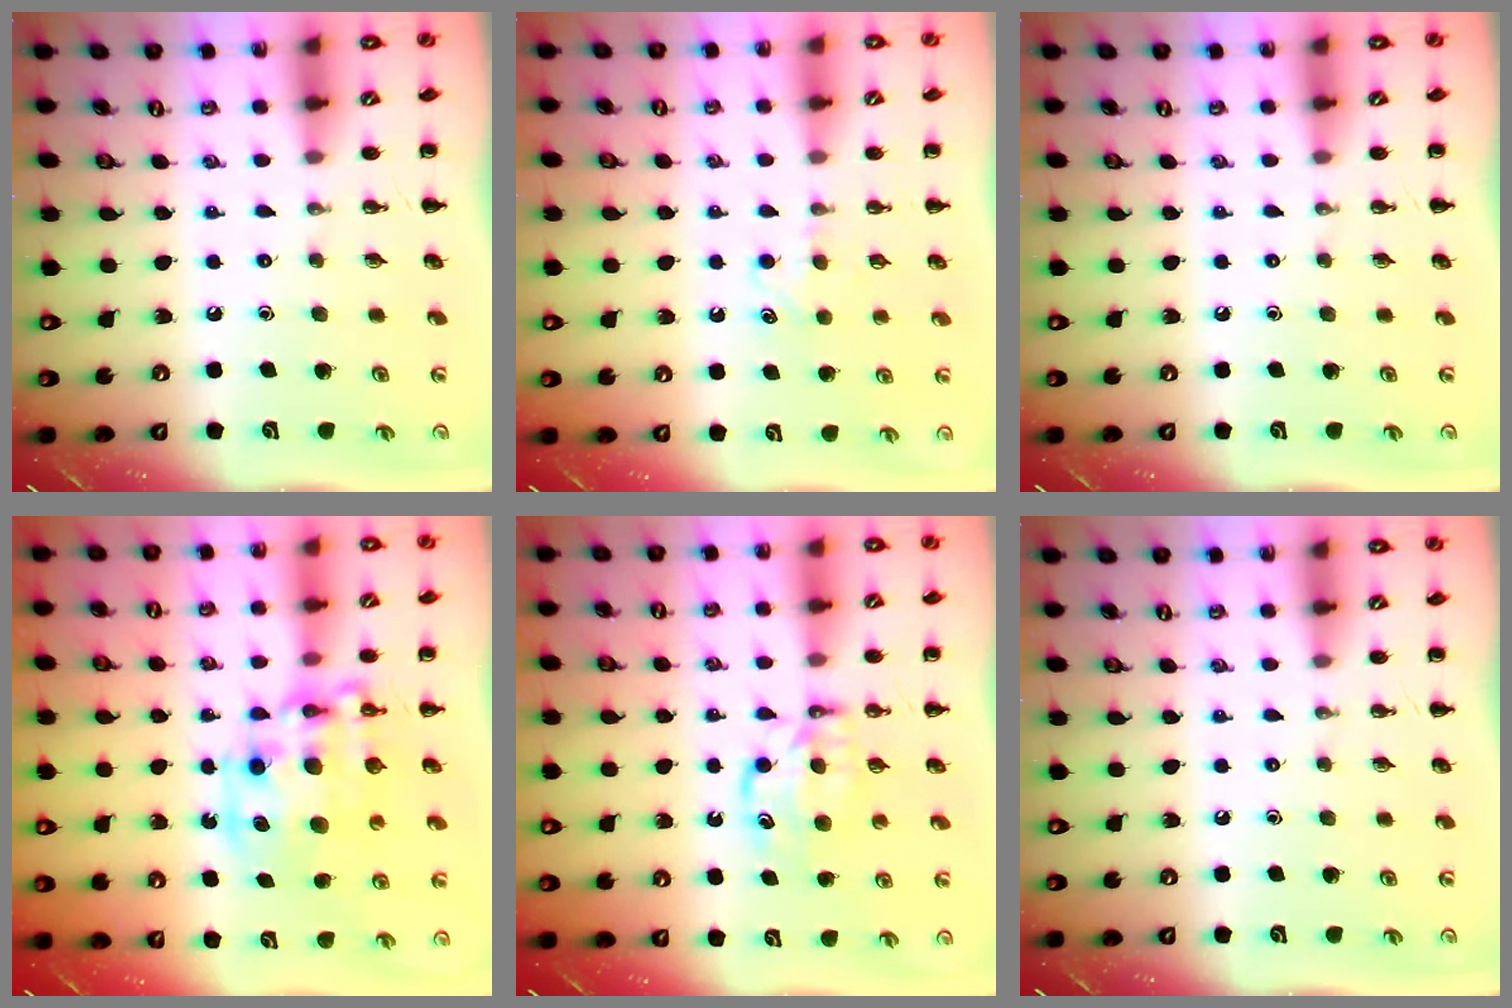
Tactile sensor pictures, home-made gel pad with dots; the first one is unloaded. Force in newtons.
{"total": 4.6, "press": 4.5, "slide": 1.2}
{"total": 0.0}
{"total": 12.9, "press": 12.6, "slide": 3.1}
{"total": 6.8, "press": 6.8, "slide": 0.6}
{"total": 0.0}